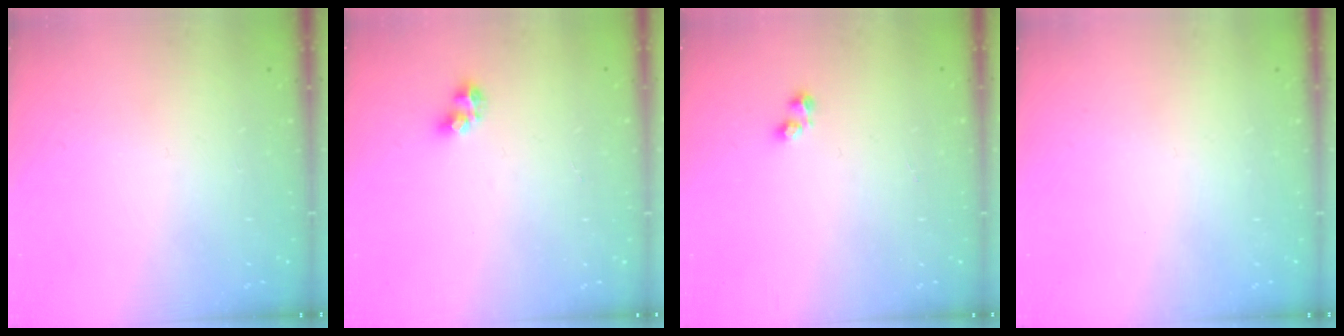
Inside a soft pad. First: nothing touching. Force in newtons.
{"total": 4.9, "press": 4.9, "slide": 0.5}
{"total": 1.2, "press": 1.0, "slide": 0.6}
{"total": 0.0}